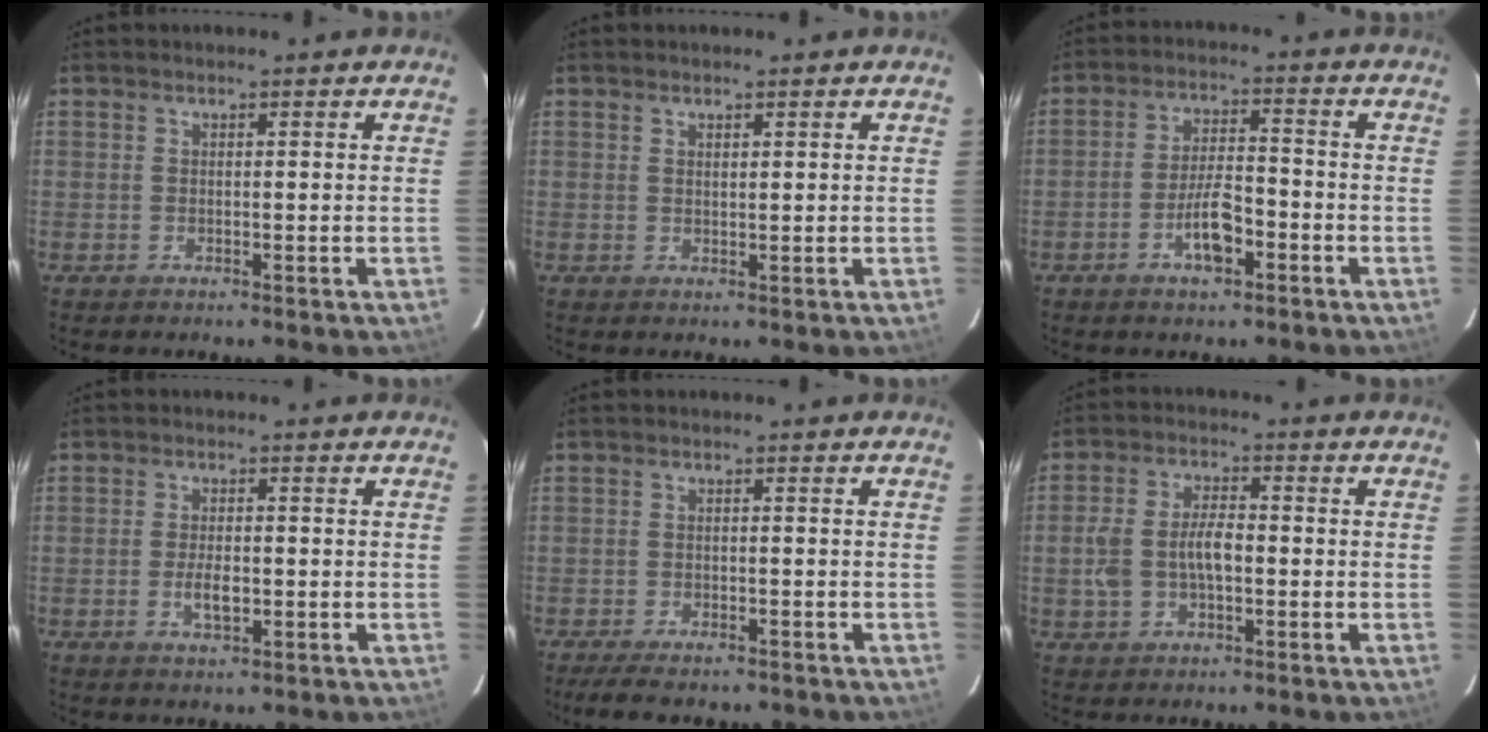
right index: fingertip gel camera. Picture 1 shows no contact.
{"total": 0.7, "force": [0.5, 0.3, 0.3], "torque": [-0.005, 0.001, 0.010]}
{"total": 7.0, "force": [-3.5, 2.4, 5.5], "torque": [-0.109, 0.006, -0.058]}
{"total": 3.7, "force": [-1.1, 1.5, 3.2], "torque": [-0.065, -0.002, -0.018]}
{"total": 7.5, "force": [-6.2, 2.1, 3.6], "torque": [-0.083, -0.020, -0.099]}
{"total": 7.6, "force": [-1.3, 4.3, 6.2], "torque": [-0.128, 0.010, -0.019]}